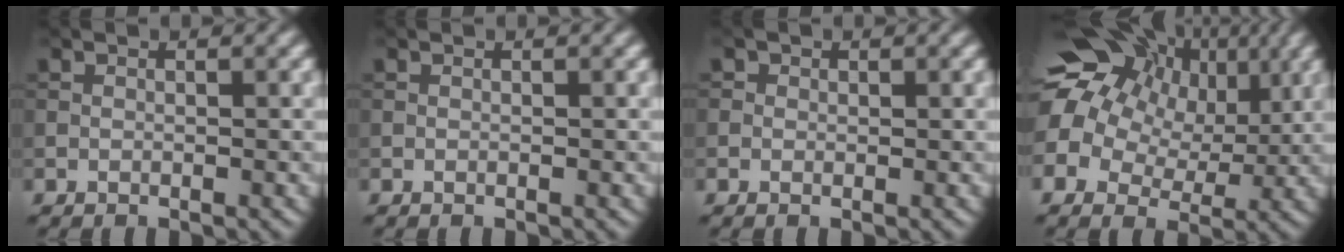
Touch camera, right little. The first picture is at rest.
{"total": 0.0}
{"total": 0.6, "force": [0.1, 0.5, 0.1], "torque": [0.001, -0.002, -0.002]}
{"total": 15.8, "force": [5.4, 11.8, 8.9], "torque": [-0.186, 0.042, 0.081]}